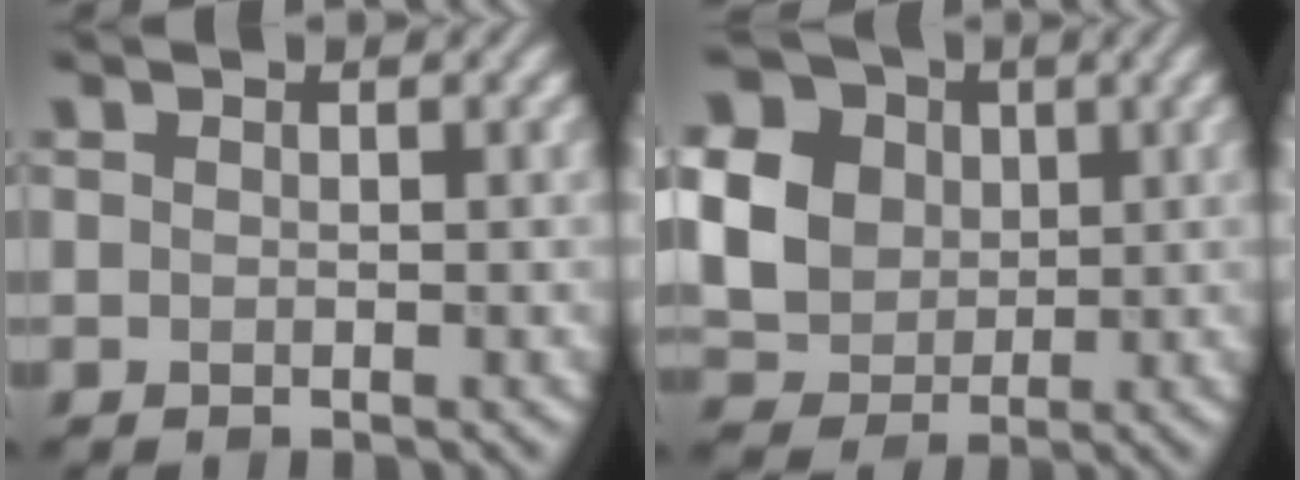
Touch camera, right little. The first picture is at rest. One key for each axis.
{"total": 12.5, "fx": 3.1, "fy": 10.5, "fz": 6.0, "tx": -0.158, "ty": 0.016, "tz": 0.061}